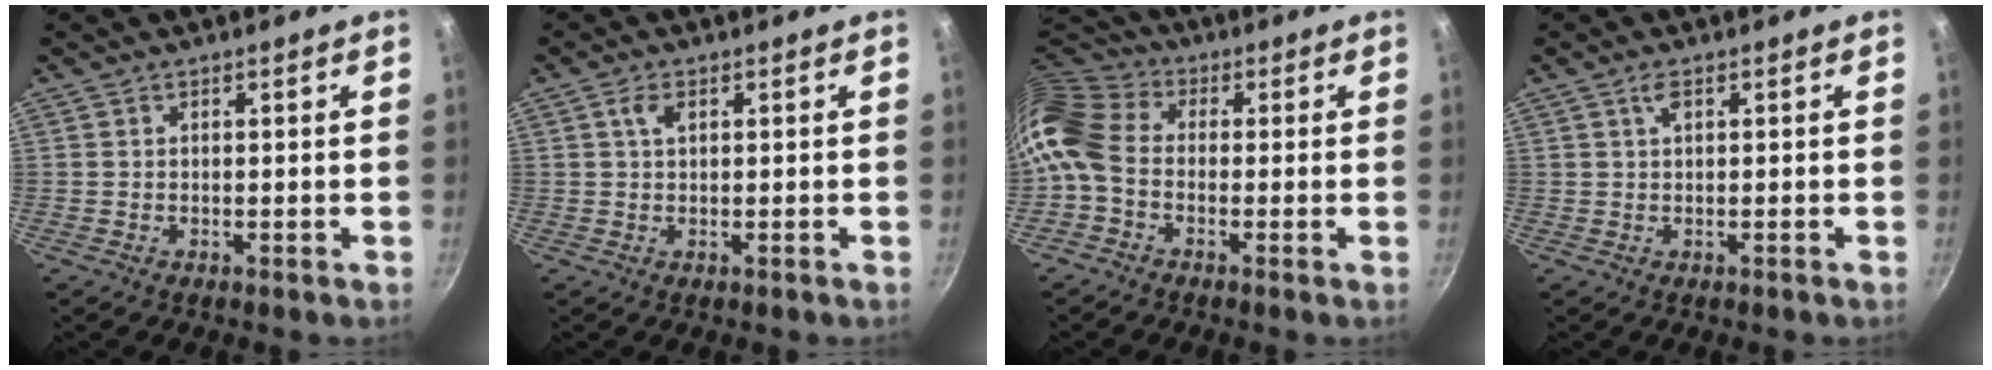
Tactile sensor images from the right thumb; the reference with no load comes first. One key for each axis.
{"total": 2.1, "fx": 0.7, "fy": 1.1, "fz": 1.6, "tx": -0.028, "ty": -0.001, "tz": 0.010}
{"total": 9.7, "fx": -2.0, "fy": 6.9, "fz": 6.5, "tx": -0.122, "ty": 0.032, "tz": -0.060}
{"total": 1.4, "fx": 0.4, "fy": 0.4, "fz": 1.3, "tx": -0.025, "ty": 0.003, "tz": 0.007}